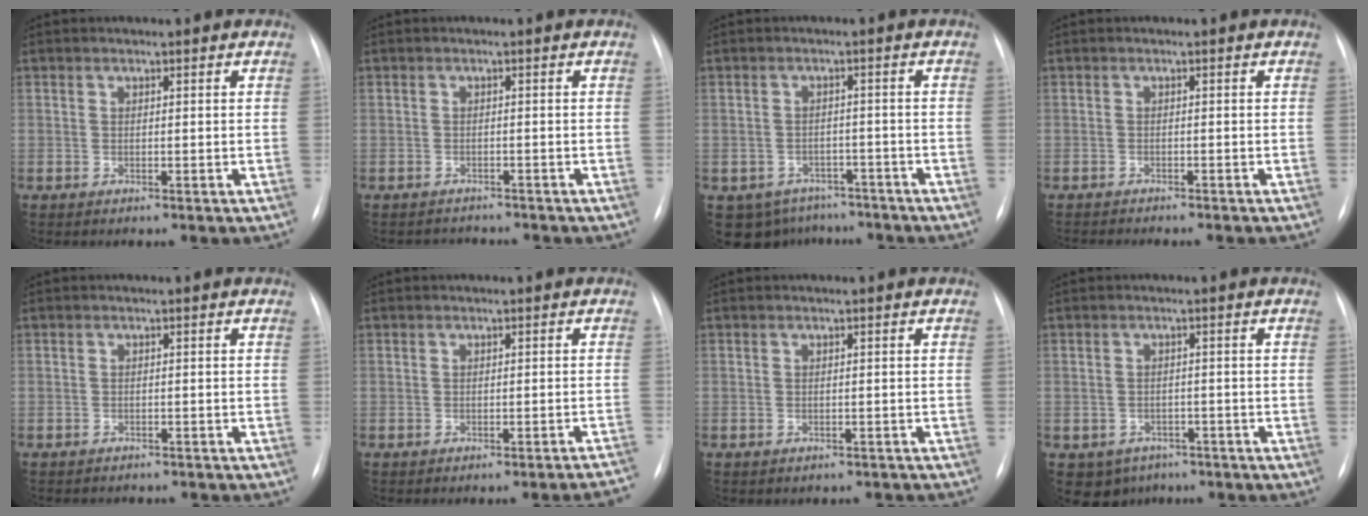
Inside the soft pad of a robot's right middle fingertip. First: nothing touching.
{"total": 2.8, "force": [-2.7, 0.8, -0.4], "torque": [0.007, -0.003, -0.038]}
{"total": 8.2, "force": [-6.0, 5.4, 1.2], "torque": [-0.016, 0.014, -0.074]}
{"total": 6.4, "force": [-5.7, 0.9, 2.6], "torque": [-0.027, -0.003, -0.074]}
{"total": 4.6, "force": [-4.1, 1.9, 0.6], "torque": [-0.003, 0.003, -0.048]}
{"total": 5.8, "force": [-5.5, -0.9, 1.3], "torque": [0.001, -0.002, -0.057]}
{"total": 3.0, "force": [-2.6, 1.5, 0.4], "torque": [-0.005, 0.010, -0.030]}
{"total": 5.2, "force": [-3.2, 3.9, 0.9], "torque": [-0.013, 0.010, -0.037]}